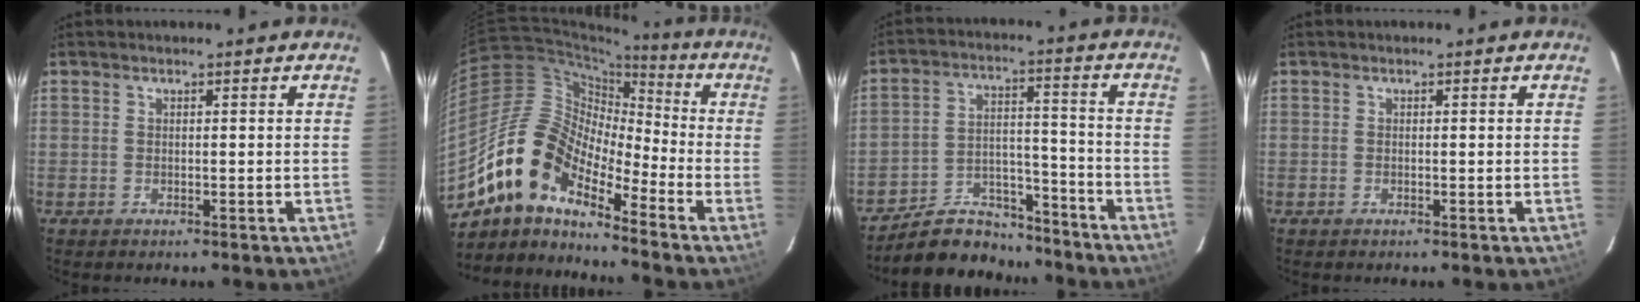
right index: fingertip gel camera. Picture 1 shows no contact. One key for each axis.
{"total": 13.8, "fx": -10.1, "fy": 5.2, "fz": 7.7, "tx": -0.127, "ty": 0.011, "tz": -0.210}
{"total": 13.1, "fx": -11.7, "fy": 5.3, "fz": 2.8, "tx": -0.067, "ty": 0.034, "tz": -0.179}
{"total": 0.0}